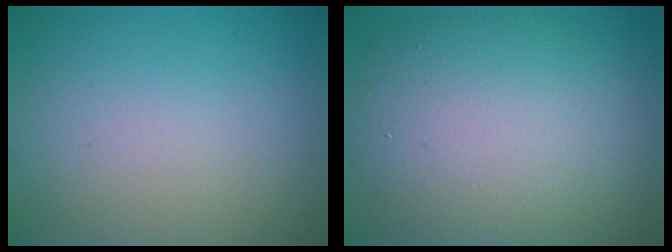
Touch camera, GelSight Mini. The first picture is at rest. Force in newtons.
{"total": 10.9, "press": 10.9, "slide": 0.6}